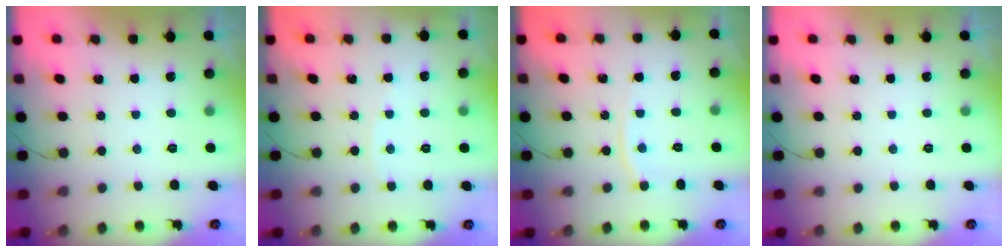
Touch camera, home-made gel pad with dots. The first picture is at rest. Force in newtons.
{"total": 1.6, "press": 1.6, "slide": 0.2}
{"total": 3.8, "press": 3.8, "slide": 0.1}
{"total": 0.0}